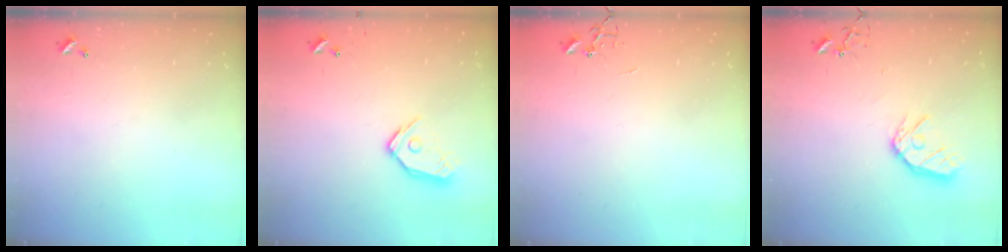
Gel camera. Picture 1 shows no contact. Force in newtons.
{"total": 11.6, "press": 11.5, "slide": 1.2}
{"total": 0.0}
{"total": 11.3, "press": 11.2, "slide": 1.3}